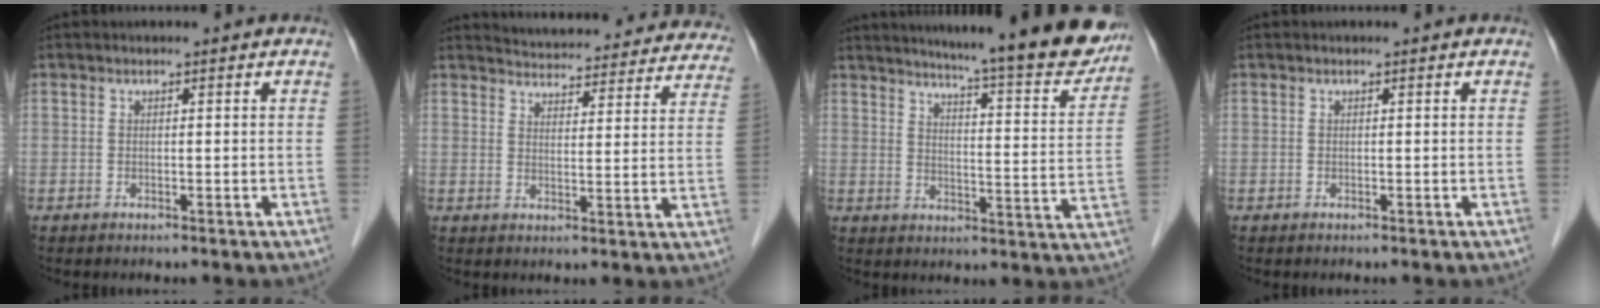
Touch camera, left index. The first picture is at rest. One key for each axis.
{"total": 24.4, "fx": 23.1, "fy": 5.1, "fz": 6.1, "tx": -0.085, "ty": -0.039, "tz": 0.265}
{"total": 20.1, "fx": 17.9, "fy": 1.0, "fz": 9.3, "tx": -0.126, "ty": -0.055, "tz": 0.221}
{"total": 0.0}